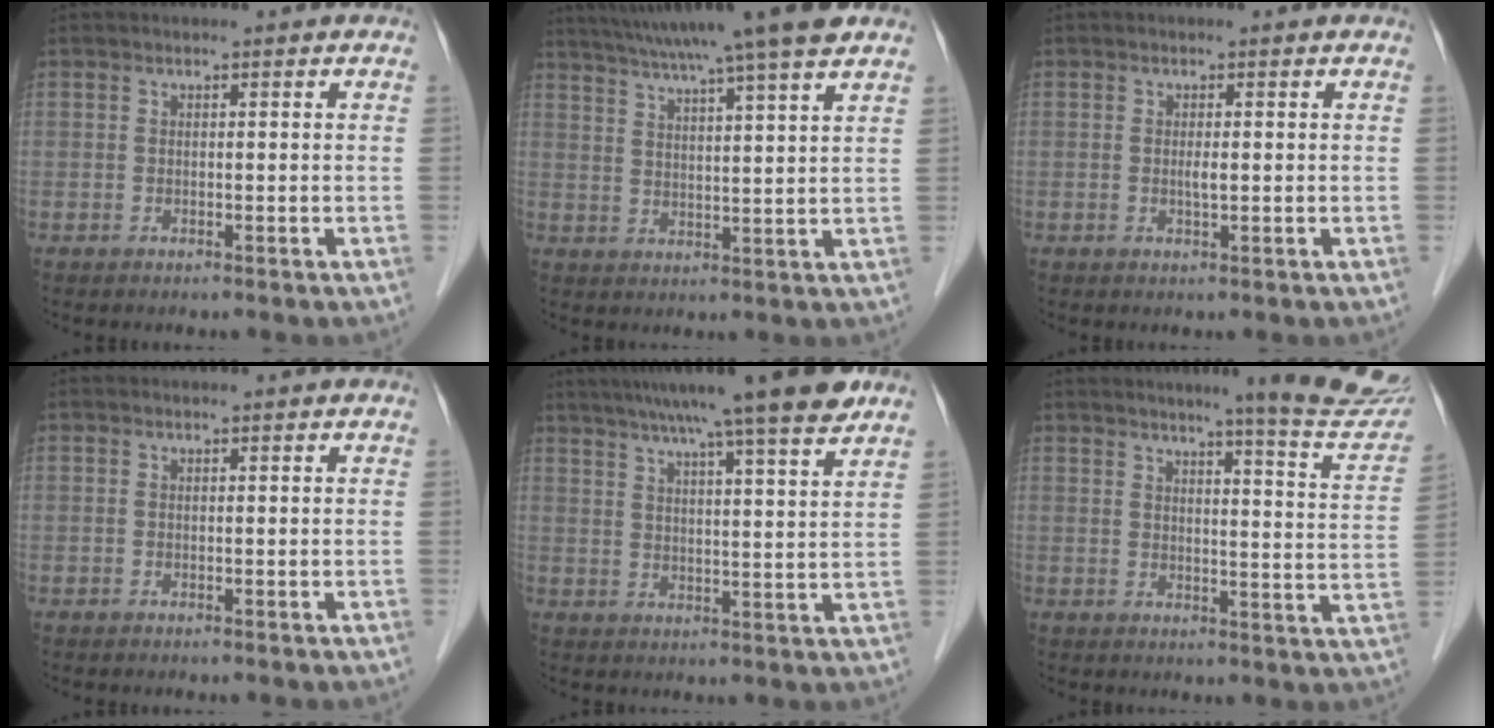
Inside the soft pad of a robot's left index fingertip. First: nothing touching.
{"total": 16.1, "force": [13.2, -0.8, 9.2], "torque": [-0.158, 0.023, 0.189]}
{"total": 1.1, "force": [0.0, 0.1, 1.1], "torque": [-0.023, -0.001, 0.000]}
{"total": 0.0}
{"total": 15.2, "force": [11.9, -0.2, 9.4], "torque": [-0.145, 0.021, 0.163]}
{"total": 13.9, "force": [12.3, -0.3, 6.4], "torque": [-0.067, -0.051, 0.133]}